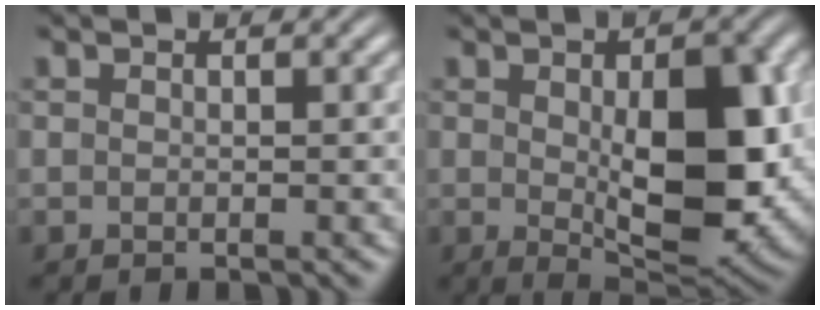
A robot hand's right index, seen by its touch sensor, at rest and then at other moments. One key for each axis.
{"total": 9.5, "fx": -0.1, "fy": 3.8, "fz": 8.7, "tx": -0.137, "ty": -0.031, "tz": 0.016}